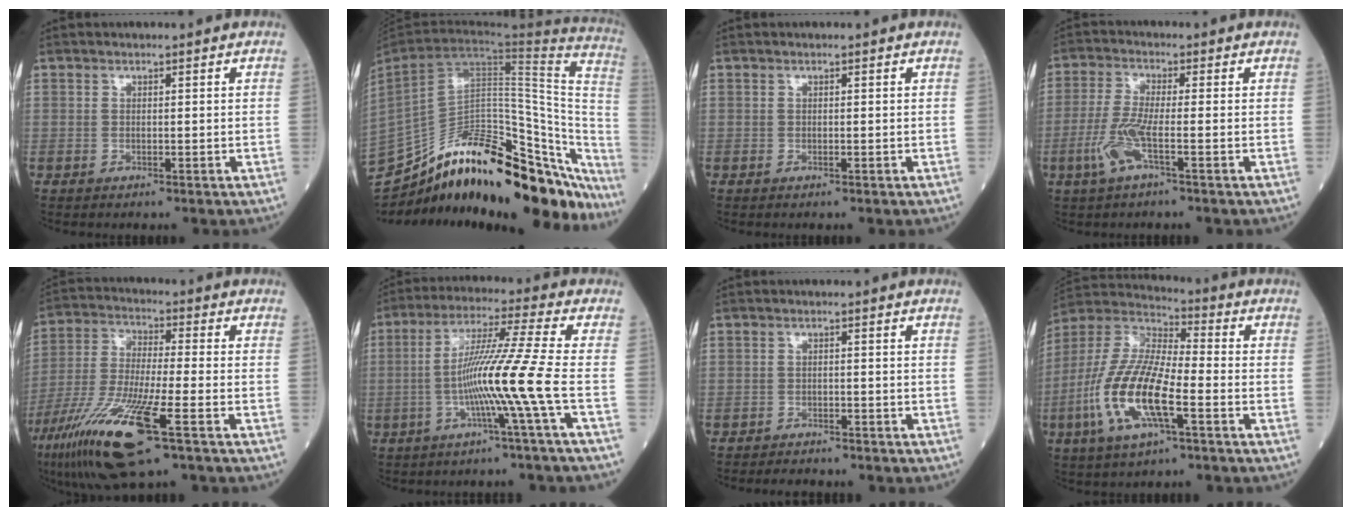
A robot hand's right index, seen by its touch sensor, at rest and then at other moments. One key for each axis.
{"total": 40.1, "fx": -32.2, "fy": 10.1, "fz": 21.7, "tx": -0.304, "ty": -0.045, "tz": -0.455}
{"total": 0.0}
{"total": 5.8, "fx": -2.2, "fy": 0.4, "fz": 5.3, "tx": -0.126, "ty": -0.005, "tz": -0.047}
{"total": 16.7, "fx": -8.4, "fy": 1.6, "fz": 14.4, "tx": -0.314, "ty": -0.044, "tz": -0.157}
{"total": 10.7, "fx": -2.8, "fy": -2.8, "fz": 9.9, "tx": -0.189, "ty": 0.003, "tz": -0.055}
{"total": 3.2, "fx": -3.0, "fy": 0.9, "fz": 0.8, "tx": -0.016, "ty": -0.006, "tz": -0.043}
{"total": 15.2, "fx": -5.0, "fy": 3.8, "fz": 13.9, "tx": -0.304, "ty": -0.010, "tz": -0.098}